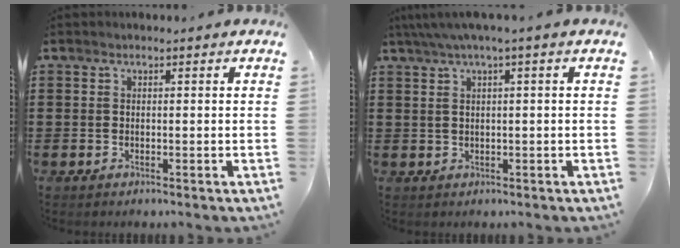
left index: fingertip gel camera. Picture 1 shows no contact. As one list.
[{"total": 2.2, "force": [0.3, -0.2, 2.2], "torque": [-0.039, -0.004, 0.003]}]